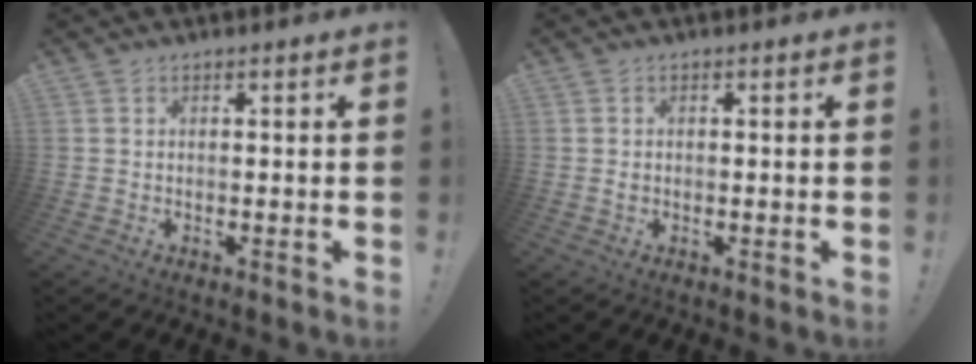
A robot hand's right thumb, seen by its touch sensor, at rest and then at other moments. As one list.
[{"total": 0.7, "force": [-0.2, 0.6, 0.2], "torque": [0.000, 0.001, -0.005]}]